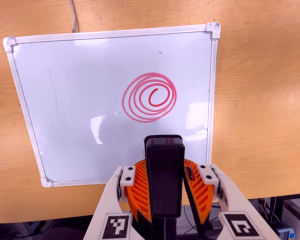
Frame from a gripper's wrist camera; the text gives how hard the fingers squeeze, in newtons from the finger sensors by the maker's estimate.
{"total": 8.0, "left": 6.3, "right": 9.6}